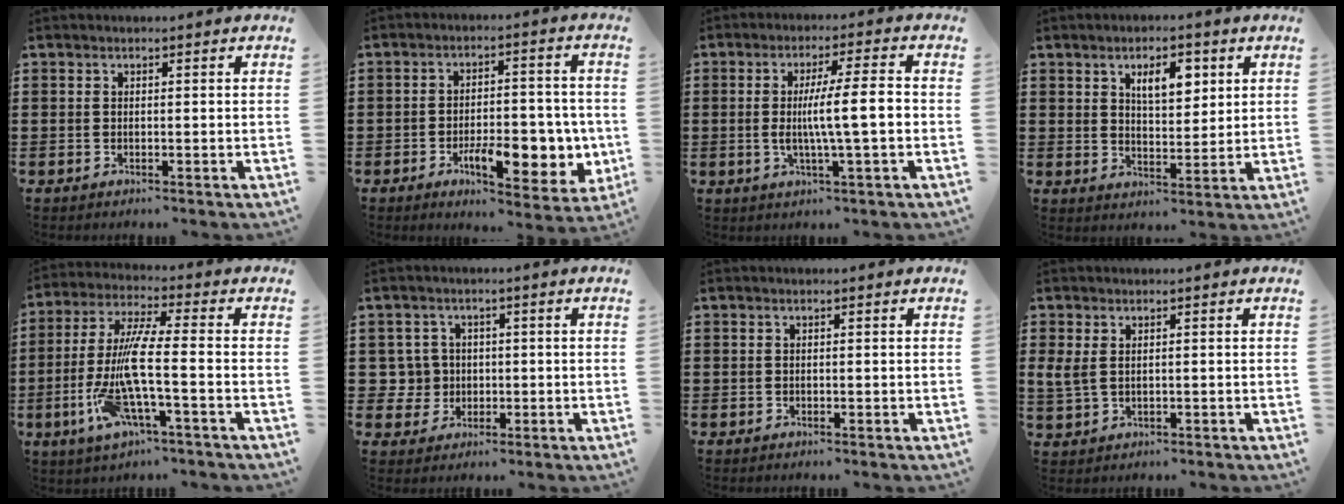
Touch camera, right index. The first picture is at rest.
{"total": 10.4, "force": [-3.0, 4.9, 8.6], "torque": [-0.122, -0.004, -0.047]}
{"total": 8.1, "force": [-0.6, 0.7, 8.1], "torque": [-0.141, 0.000, -0.014]}
{"total": 5.8, "force": [2.7, 2.6, 4.3], "torque": [-0.070, 0.001, 0.040]}
{"total": 10.1, "force": [-3.4, 1.0, 9.5], "torque": [-0.202, -0.020, -0.069]}
{"total": 4.2, "force": [-0.2, 4.1, 0.8], "torque": [-0.042, 0.010, -0.008]}
{"total": 0.0}
{"total": 2.1, "force": [0.5, 1.2, 1.6], "torque": [-0.050, 0.000, 0.004]}